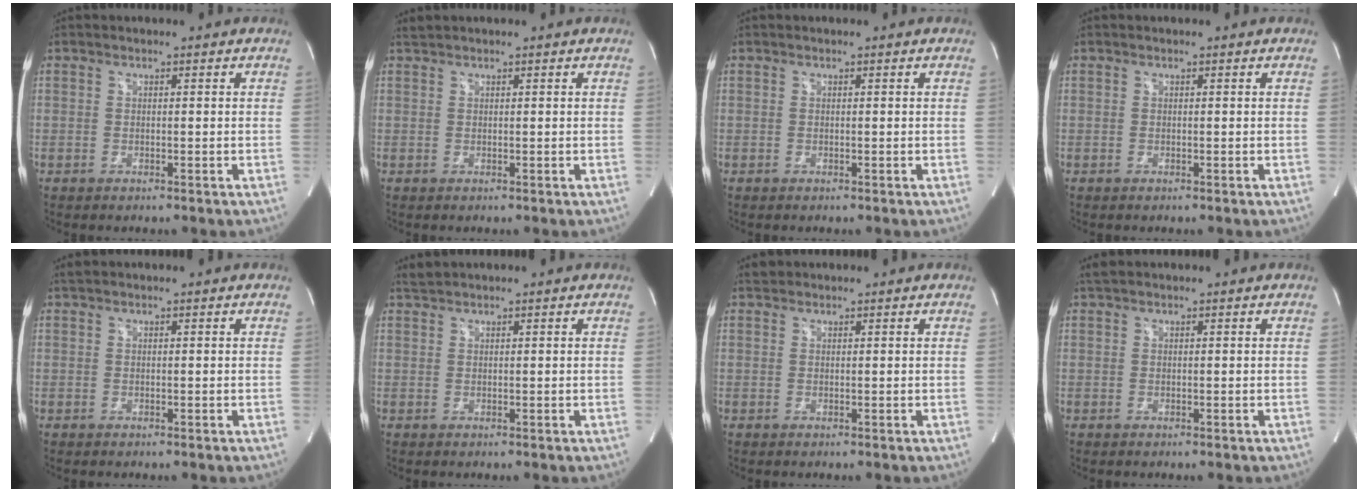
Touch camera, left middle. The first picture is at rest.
{"total": 0.8, "force": [0.7, -0.2, 0.0], "torque": [-0.010, 0.010, 0.021]}
{"total": 0.0}
{"total": 0.0}
{"total": 0.6, "force": [0.6, 0.1, 0.2], "torque": [-0.014, 0.013, 0.016]}
{"total": 1.2, "force": [1.1, -0.3, 0.0], "torque": [-0.008, 0.009, 0.030]}
{"total": 1.0, "force": [0.9, 0.4, 0.0], "torque": [-0.004, 0.010, 0.015]}
{"total": 1.1, "force": [1.0, 0.2, 0.4], "torque": [-0.017, 0.015, 0.023]}